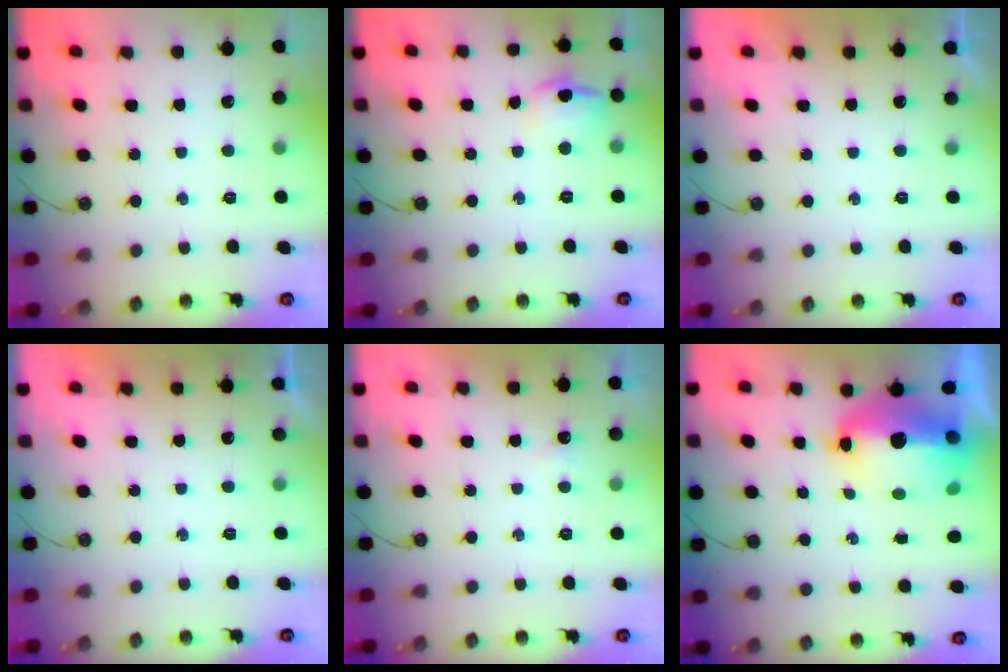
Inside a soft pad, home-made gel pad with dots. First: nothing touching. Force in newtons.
{"total": 8.7, "press": 8.6, "slide": 1.4}
{"total": 0.0}
{"total": 0.0}
{"total": 5.1, "press": 2.6, "slide": 4.4}
{"total": 16.0, "press": 15.9, "slide": 1.8}